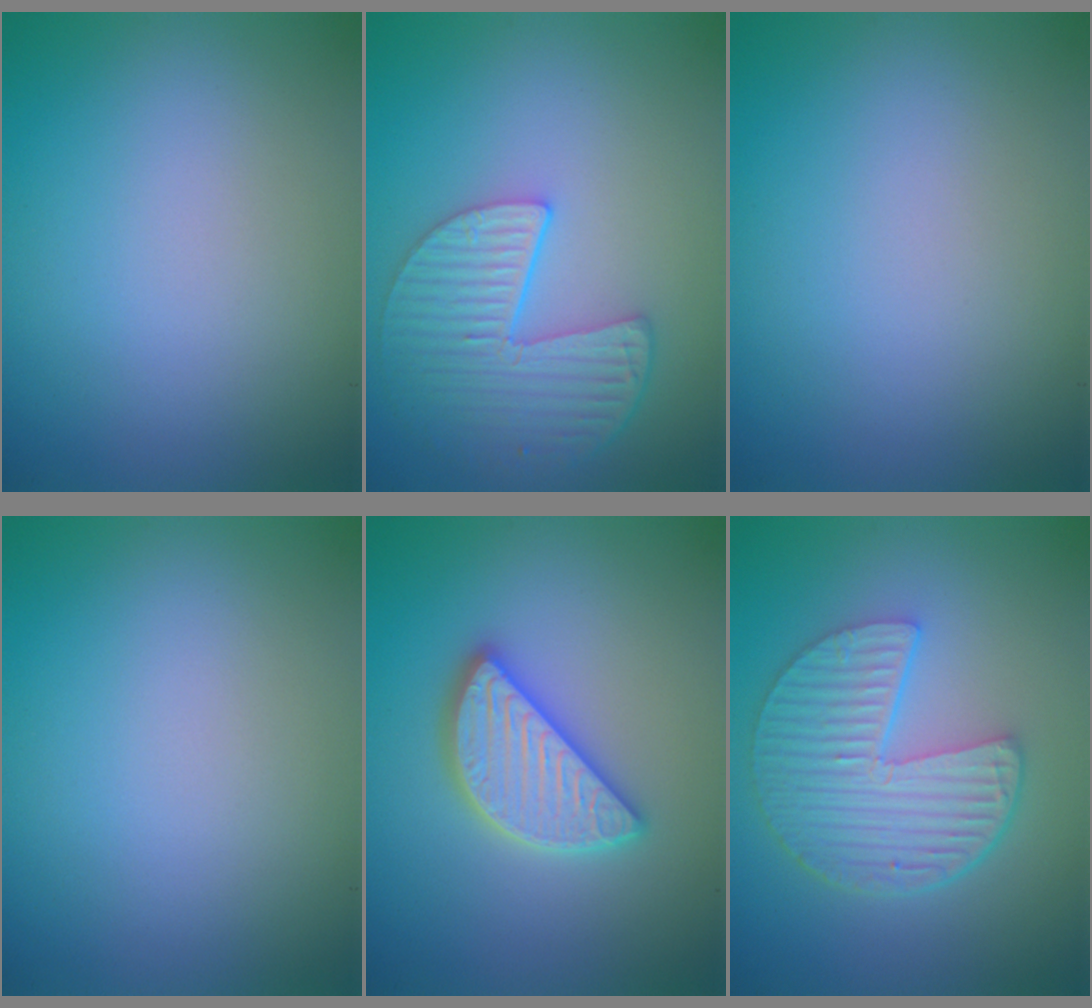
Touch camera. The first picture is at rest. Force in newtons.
{"total": 5.4, "press": 4.3, "slide": 3.1}
{"total": 0.0}
{"total": 0.0}
{"total": 4.5, "press": 4.5, "slide": 0.4}
{"total": 6.2, "press": 4.4, "slide": 4.3}